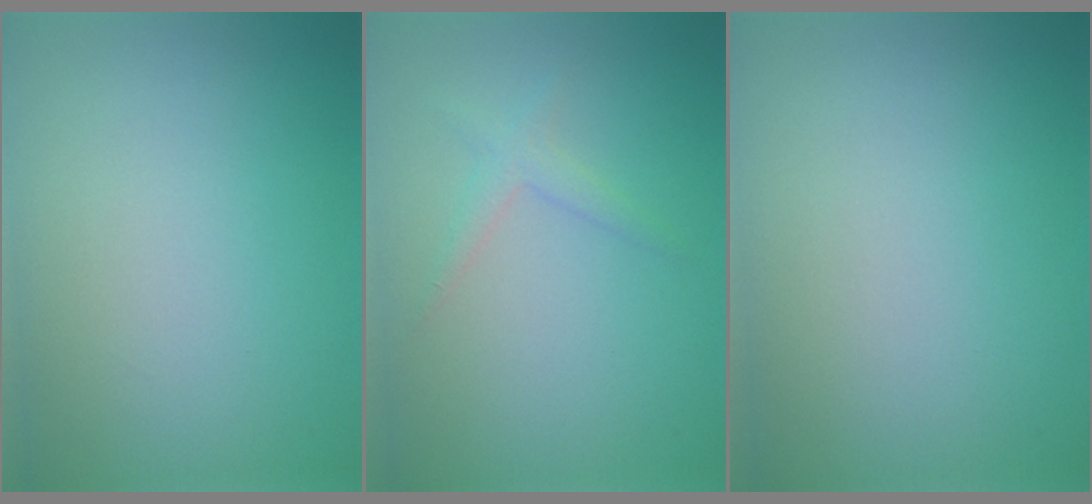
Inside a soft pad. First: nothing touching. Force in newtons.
{"total": 1.3, "press": 1.3, "slide": 0.1}
{"total": 0.0}